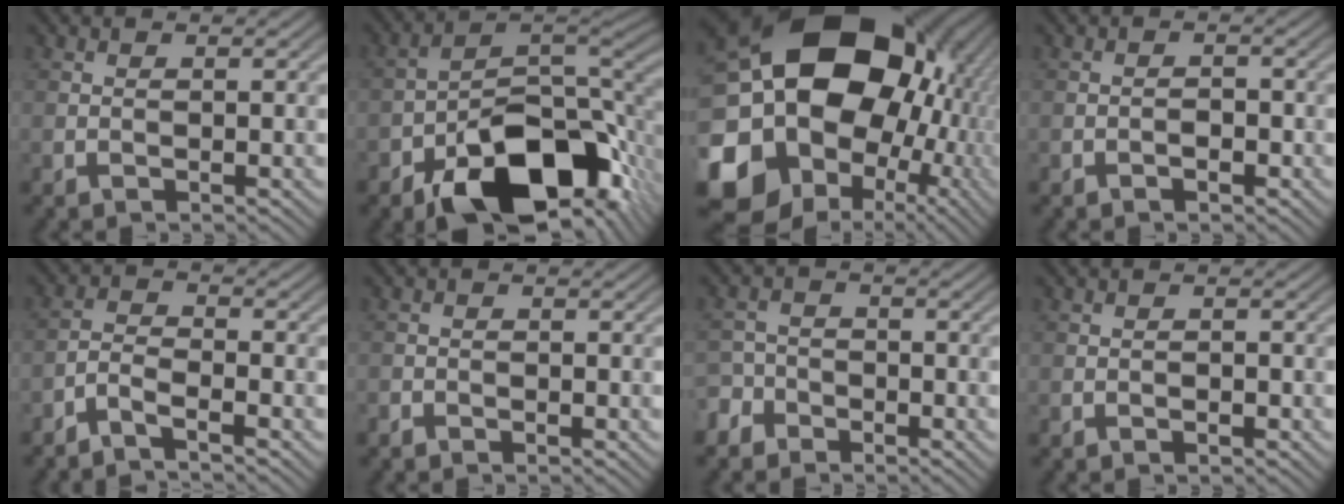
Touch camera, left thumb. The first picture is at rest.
{"total": 16.3, "force": [-8.7, 8.2, 11.0], "torque": [-0.167, -0.022, -0.148]}
{"total": 23.7, "force": [3.6, 19.5, 13.0], "torque": [-0.341, -0.036, 0.091]}
{"total": 1.4, "force": [-0.8, 0.7, 0.8], "torque": [-0.010, 0.002, -0.015]}
{"total": 3.0, "force": [-2.6, 0.5, 1.4], "torque": [-0.032, -0.002, -0.065]}
{"total": 1.0, "force": [-0.8, 0.6, 0.1], "torque": [-0.001, -0.002, -0.018]}
{"total": 3.7, "force": [-2.6, 2.5, 0.7], "torque": [-0.006, 0.000, -0.058]}
{"total": 0.7, "force": [-0.4, 0.3, 0.4], "torque": [-0.002, 0.001, -0.007]}